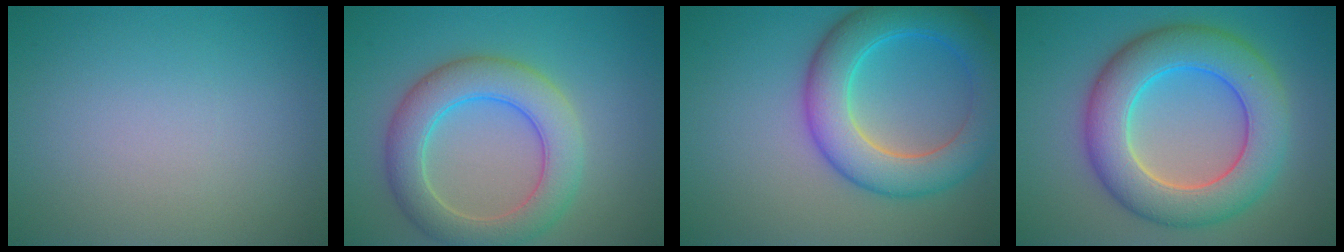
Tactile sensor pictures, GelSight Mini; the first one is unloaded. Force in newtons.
{"total": 6.3, "press": 6.3, "slide": 0.5}
{"total": 7.8, "press": 7.8, "slide": 0.3}
{"total": 9.0, "press": 9.0, "slide": 0.5}